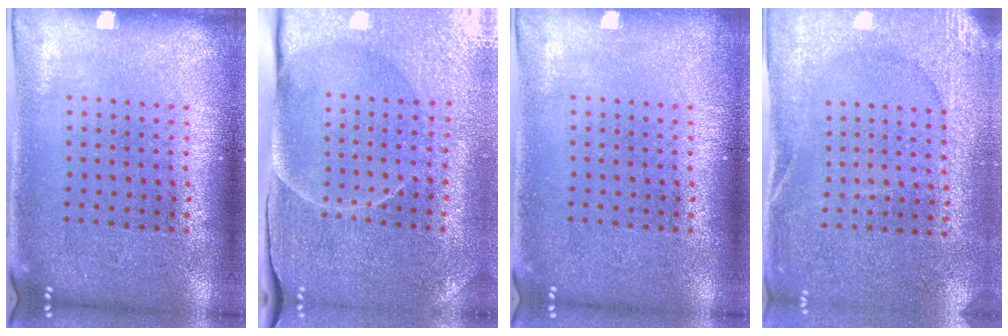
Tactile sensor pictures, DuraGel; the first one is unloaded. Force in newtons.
{"total": 3.6, "press": 3.6, "slide": 0.6}
{"total": 0.5, "press": 0.5, "slide": 0.1}
{"total": 2.7, "press": 2.6, "slide": 0.4}